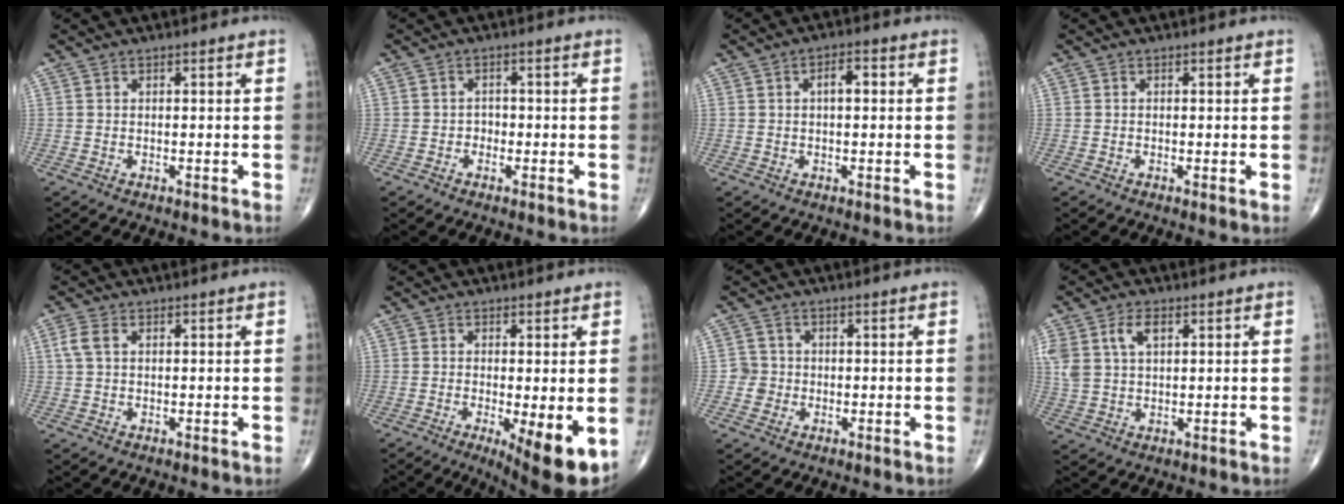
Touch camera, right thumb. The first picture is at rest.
{"total": 1.6, "force": [-0.7, 1.3, 0.6], "torque": [0.002, 0.007, -0.017]}
{"total": 3.4, "force": [0.5, 1.6, 2.9], "torque": [-0.043, 0.009, 0.005]}
{"total": 0.6, "force": [0.0, 0.1, 0.6], "torque": [-0.016, -0.004, -0.004]}
{"total": 2.9, "force": [0.8, 1.8, 2.2], "torque": [-0.061, 0.012, 0.015]}
{"total": 9.6, "force": [-3.0, 2.5, 8.8], "torque": [-0.126, -0.023, -0.041]}
{"total": 2.6, "force": [-0.5, 2.6, 0.1], "torque": [0.019, 0.009, -0.013]}
{"total": 8.1, "force": [3.1, 4.7, 5.8], "torque": [-0.129, 0.003, 0.065]}